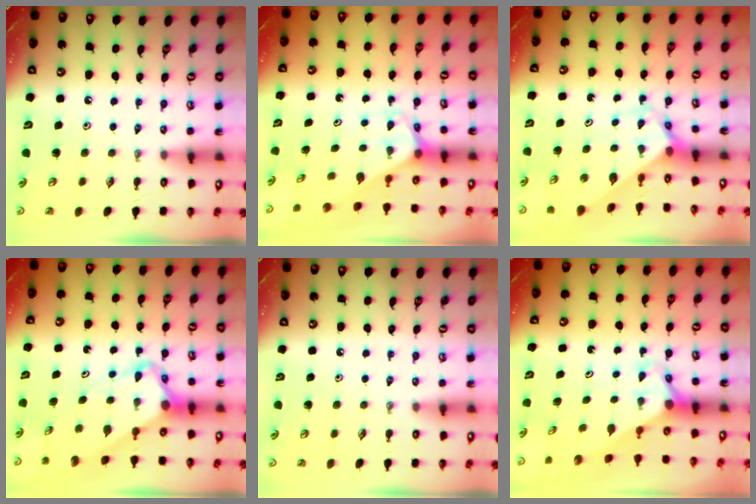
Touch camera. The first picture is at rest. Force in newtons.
{"total": 2.4, "press": 2.4, "slide": 0.2}
{"total": 2.9, "press": 2.9, "slide": 0.3}
{"total": 5.3, "press": 5.2, "slide": 0.5}
{"total": 0.0}
{"total": 2.7, "press": 2.7, "slide": 0.0}